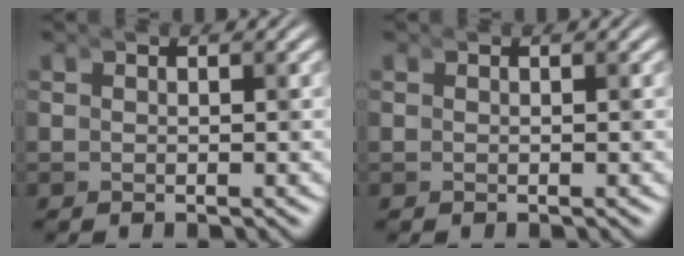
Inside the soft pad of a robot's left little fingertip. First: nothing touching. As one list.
[{"total": 0.0}]